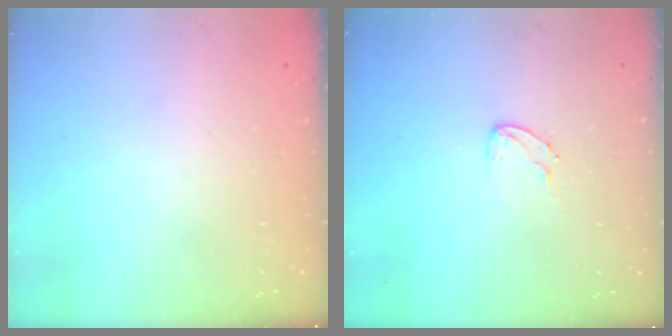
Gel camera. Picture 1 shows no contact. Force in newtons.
{"total": 4.4, "press": 4.4, "slide": 0.4}